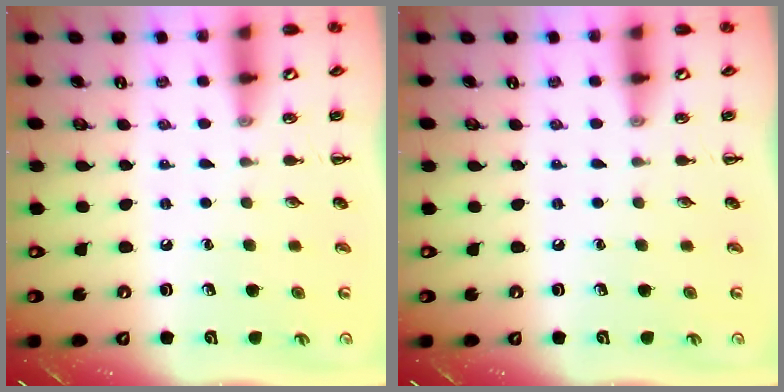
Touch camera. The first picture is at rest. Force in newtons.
{"total": 0.0}